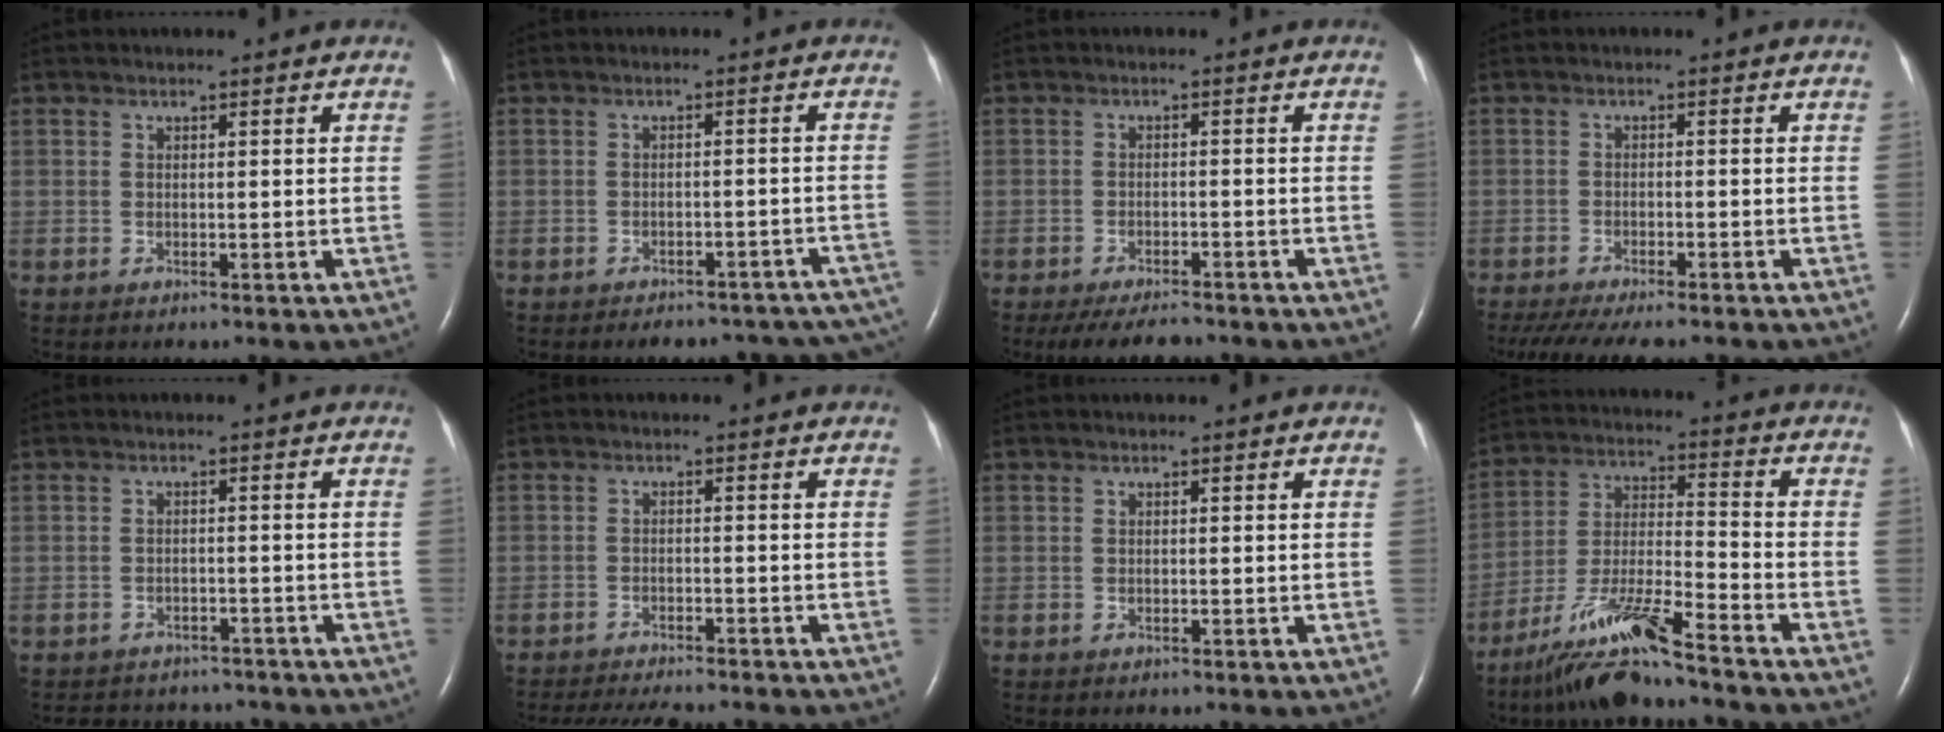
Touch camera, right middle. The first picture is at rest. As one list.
[{"total": 15.6, "force": [-13.8, 5.4, 4.8], "torque": [-0.039, 0.022, -0.145]}, {"total": 7.0, "force": [-6.2, 1.6, 2.8], "torque": [-0.042, -0.014, -0.095]}, {"total": 12.3, "force": [-10.5, 2.2, 6.1], "torque": [-0.103, -0.024, -0.150]}, {"total": 8.6, "force": [-7.9, 3.2, 1.2], "torque": [-0.023, 0.010, -0.093]}, {"total": 11.2, "force": [-10.2, 1.6, 4.5], "torque": [-0.065, -0.016, -0.140]}, {"total": 0.0}, {"total": 12.7, "force": [-9.9, 0.4, 7.8], "torque": [-0.155, -0.020, -0.182]}]